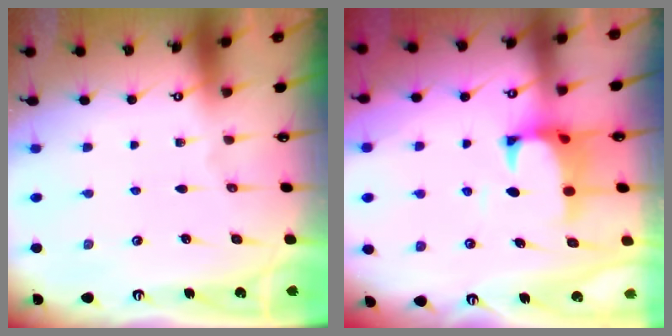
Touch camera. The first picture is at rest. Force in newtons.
{"total": 1.7, "press": 1.3, "slide": 1.1}